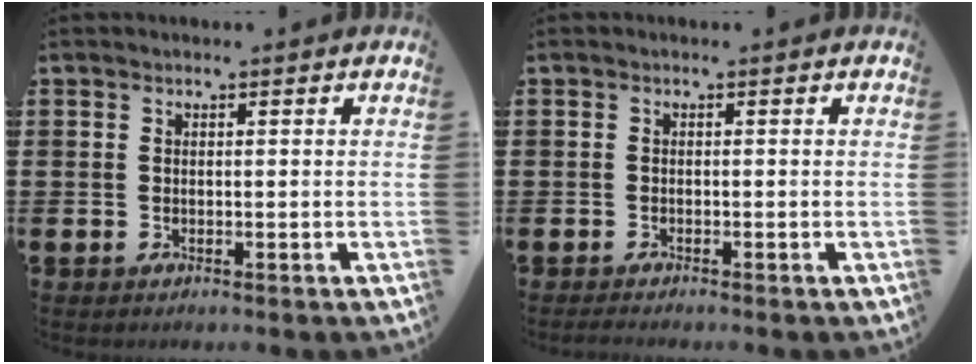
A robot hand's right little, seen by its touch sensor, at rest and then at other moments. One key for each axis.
{"total": 0.7, "fx": -0.6, "fy": 0.0, "fz": 0.3, "tx": -0.005, "ty": -0.003, "tz": -0.011}